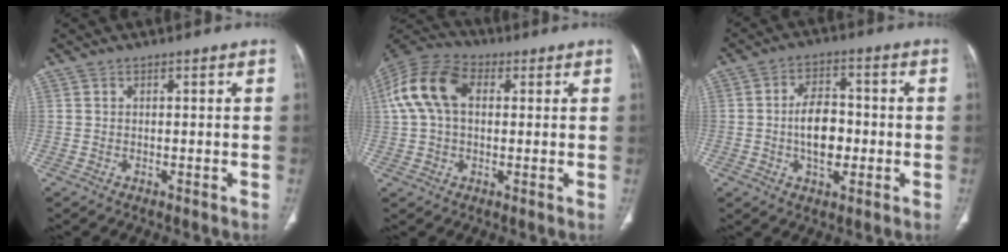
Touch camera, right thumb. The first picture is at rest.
{"total": 13.1, "force": [2.6, 8.6, 9.6], "torque": [-0.195, 0.034, 0.042]}
{"total": 9.2, "force": [-1.2, 5.5, 7.2], "torque": [-0.106, 0.015, -0.024]}